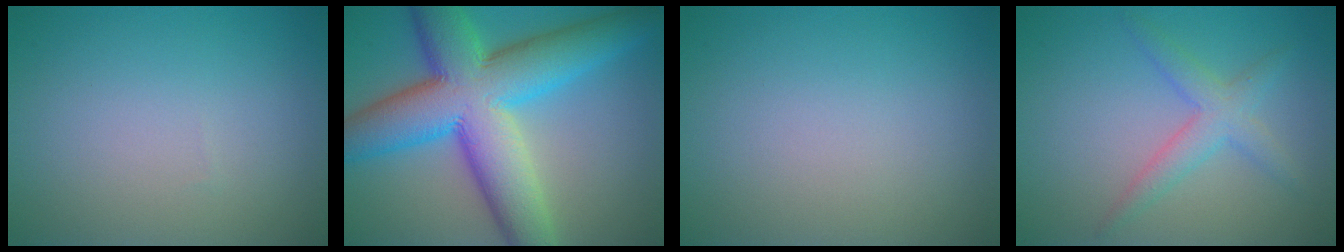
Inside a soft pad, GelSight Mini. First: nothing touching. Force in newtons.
{"total": 13.1, "press": 13.1, "slide": 0.1}
{"total": 0.0}
{"total": 2.9, "press": 2.9, "slide": 0.1}